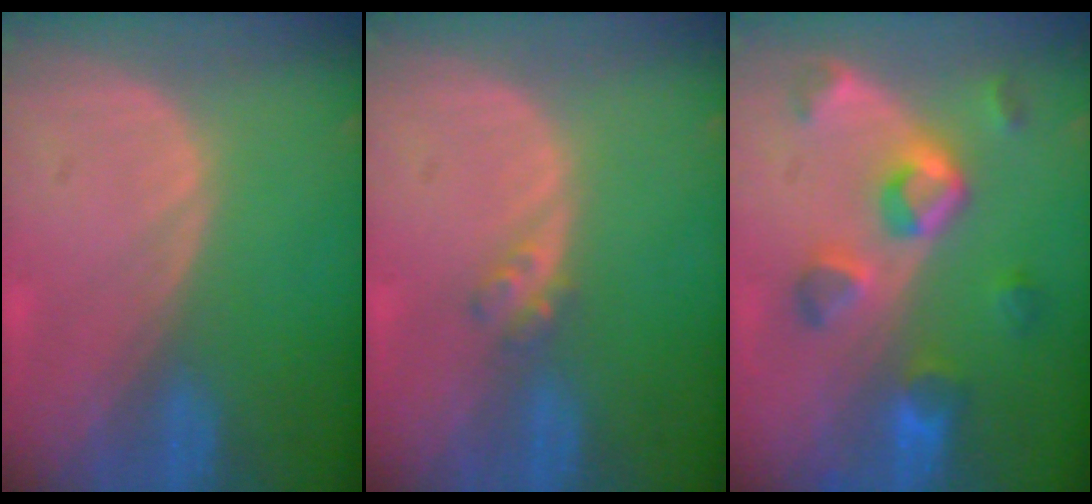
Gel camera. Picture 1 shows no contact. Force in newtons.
{"total": 2.1, "press": 1.8, "slide": 1.0}
{"total": 7.3, "press": 7.3, "slide": 0.8}